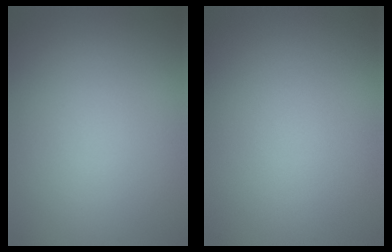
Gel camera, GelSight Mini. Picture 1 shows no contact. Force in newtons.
{"total": 0.0}